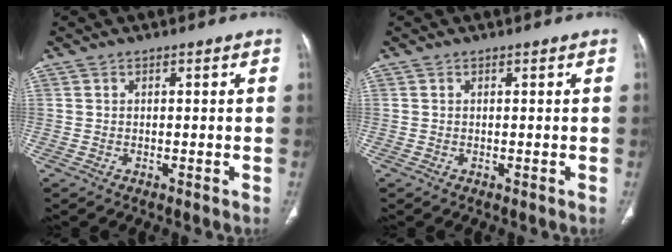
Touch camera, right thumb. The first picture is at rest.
{"total": 0.0}